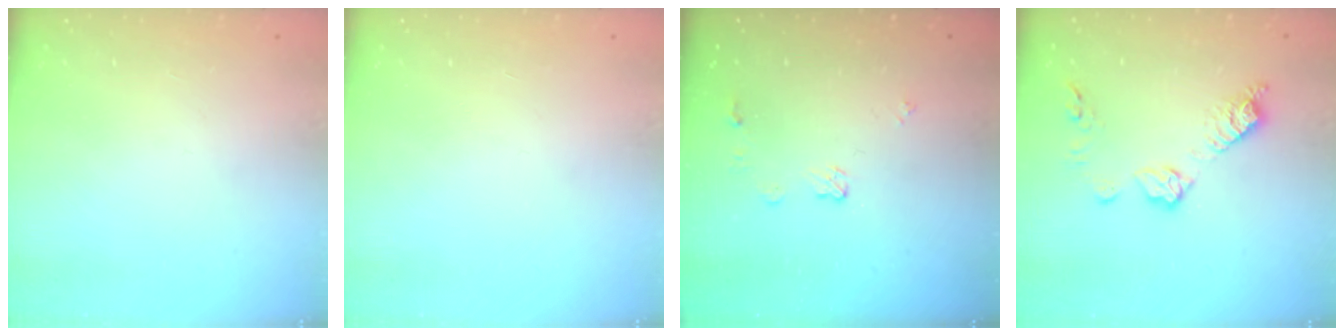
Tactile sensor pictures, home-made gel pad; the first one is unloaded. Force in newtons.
{"total": 0.0}
{"total": 5.3, "press": 5.3, "slide": 0.1}
{"total": 9.9, "press": 9.9, "slide": 0.4}